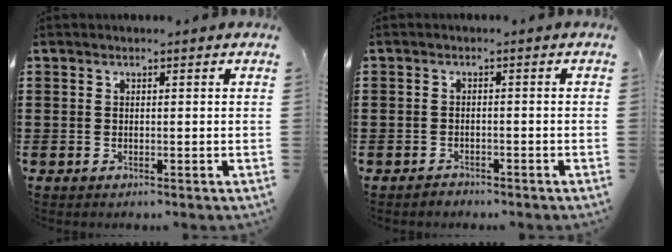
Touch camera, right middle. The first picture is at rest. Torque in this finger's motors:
{"motor_torque": [0.04, -0.04, -0.23, -0.01]}